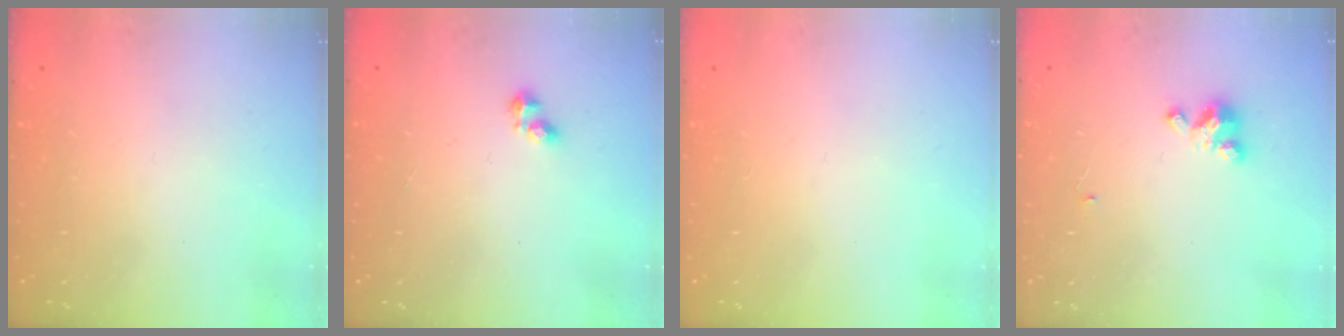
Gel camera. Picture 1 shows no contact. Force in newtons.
{"total": 2.7, "press": 2.7, "slide": 0.4}
{"total": 0.0}
{"total": 3.2, "press": 3.2, "slide": 0.3}